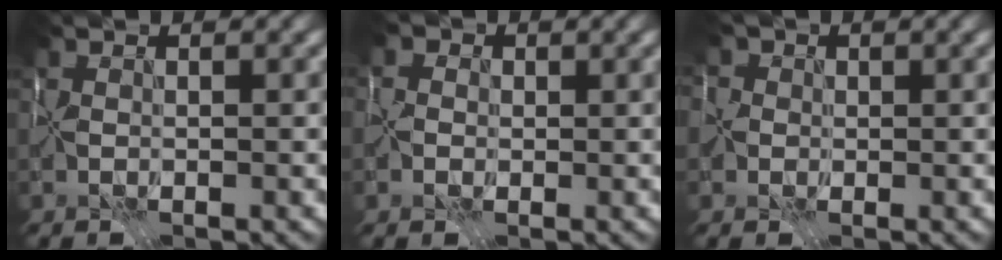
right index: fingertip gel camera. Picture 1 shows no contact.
{"total": 3.9, "force": [0.9, 3.5, 1.4], "torque": [0.000, 0.029, -0.020]}
{"total": 5.0, "force": [1.4, 4.4, 1.9], "torque": [-0.033, 0.034, -0.014]}